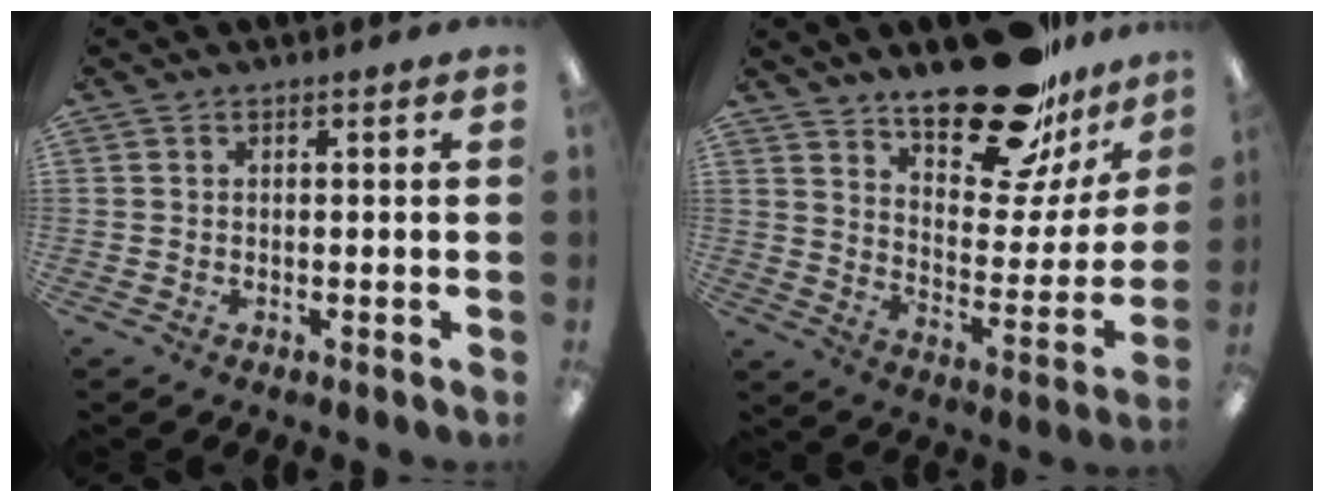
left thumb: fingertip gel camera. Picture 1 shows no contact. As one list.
[{"total": 22.2, "force": [17.5, 7.9, 11.1], "torque": [-0.154, -0.120, 0.295]}]